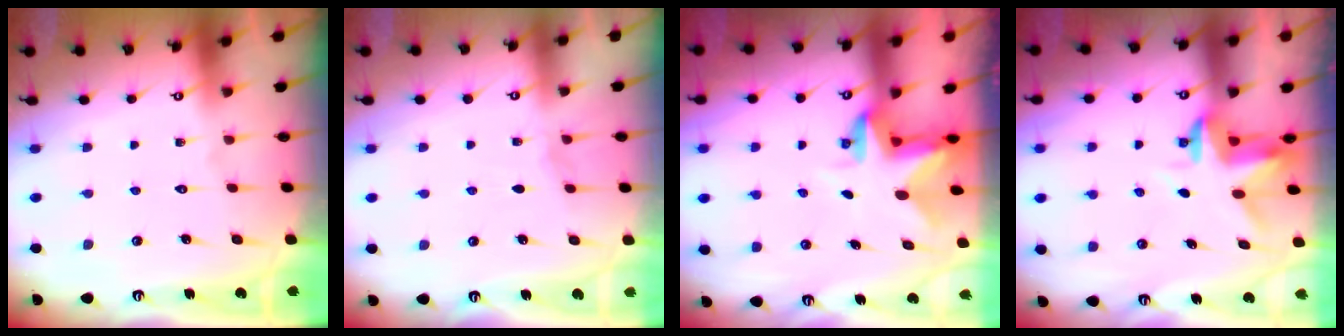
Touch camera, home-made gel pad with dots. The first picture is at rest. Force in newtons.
{"total": 2.2, "press": 2.2, "slide": 0.3}
{"total": 3.0, "press": 3.0, "slide": 0.4}
{"total": 3.1, "press": 3.1, "slide": 0.2}